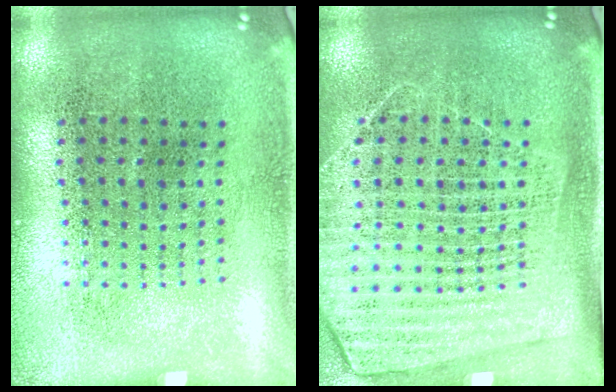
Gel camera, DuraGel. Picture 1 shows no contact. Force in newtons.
{"total": 1.7, "press": 1.5, "slide": 0.8}